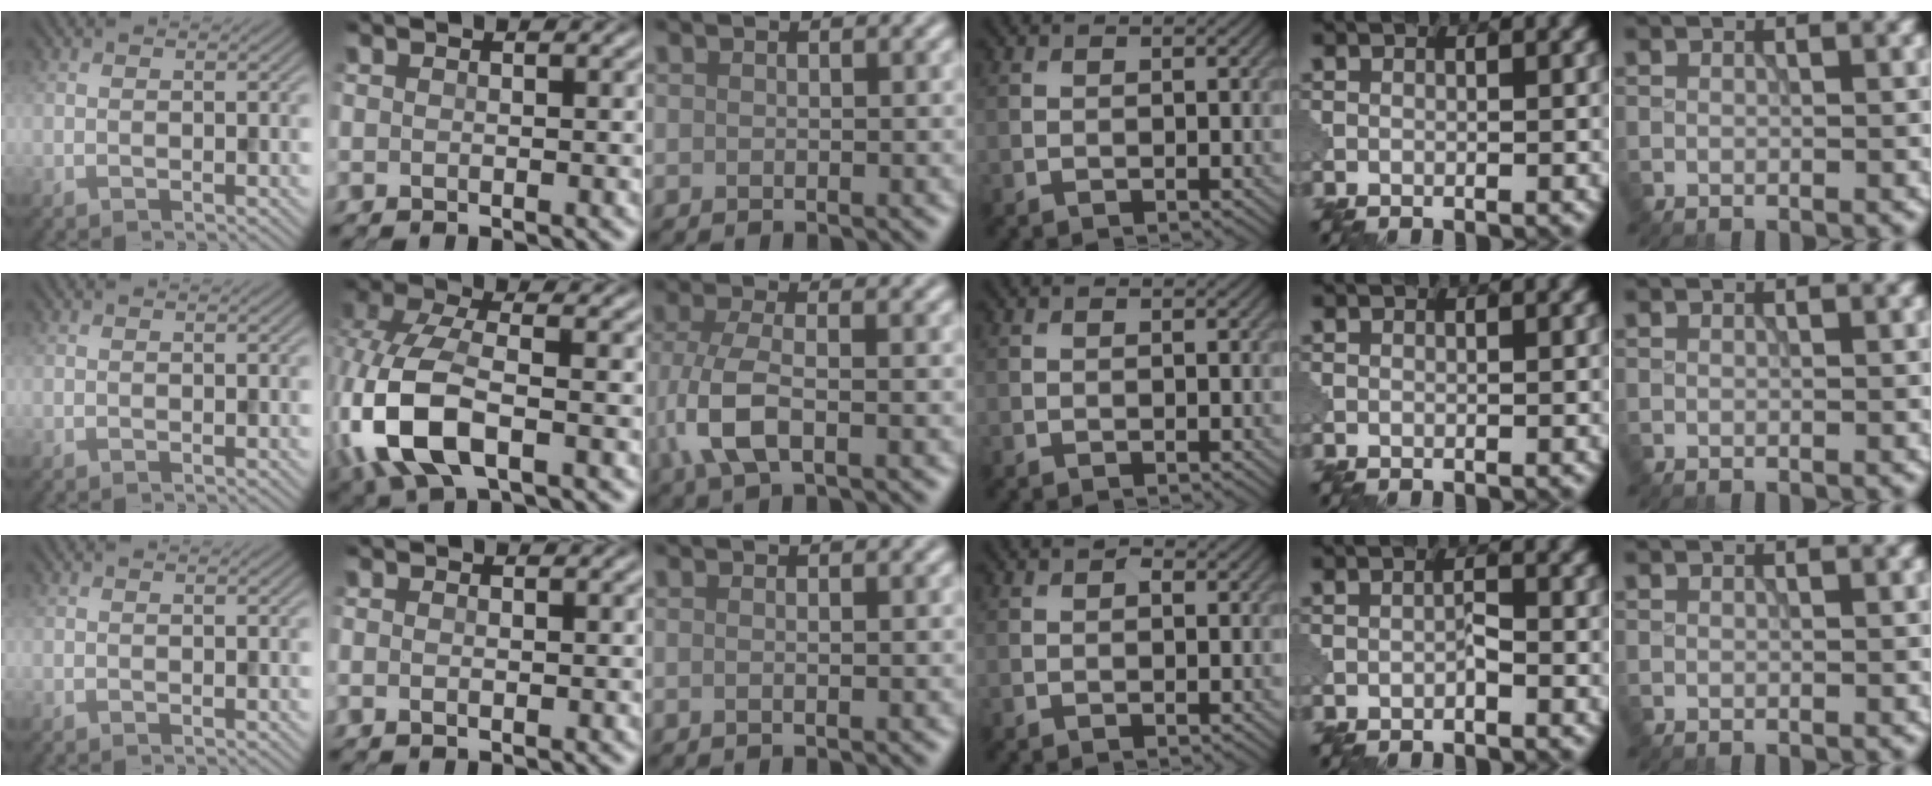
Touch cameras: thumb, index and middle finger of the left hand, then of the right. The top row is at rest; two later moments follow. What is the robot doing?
{"motion": "disassemble", "object": "puzzle pieces"}